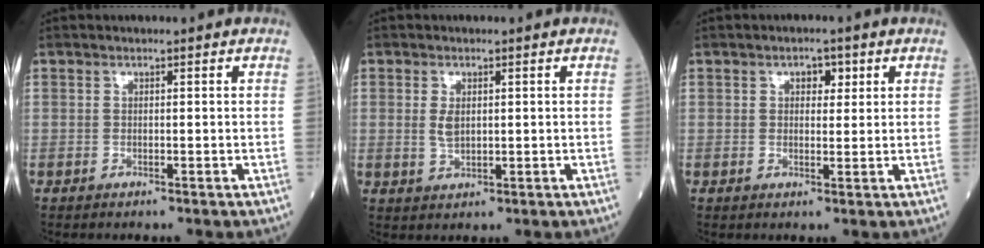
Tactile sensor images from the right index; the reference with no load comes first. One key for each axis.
{"total": 2.4, "fx": 0.4, "fy": 1.3, "fz": 2.1, "tx": -0.043, "ty": -0.005, "tz": 0.011}
{"total": 2.4, "fx": 1.1, "fy": 1.5, "fz": 1.6, "tx": -0.017, "ty": 0.006, "tz": 0.013}